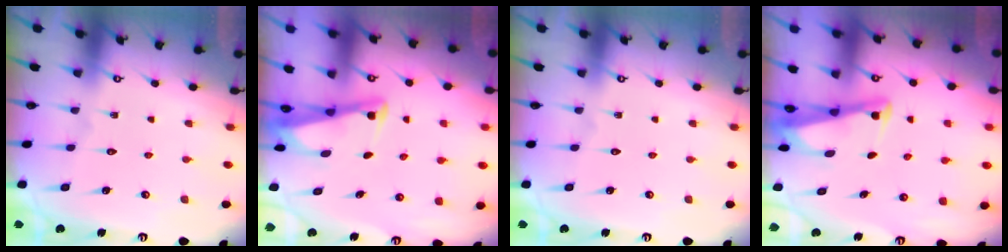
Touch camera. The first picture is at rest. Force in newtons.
{"total": 2.8, "press": 2.8, "slide": 0.3}
{"total": 0.0}
{"total": 2.8, "press": 2.8, "slide": 0.3}